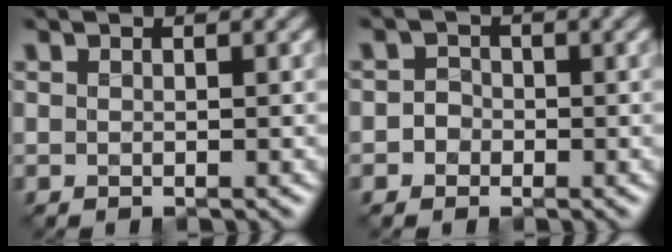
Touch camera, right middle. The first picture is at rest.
{"total": 1.7, "force": [-0.5, 1.5, 0.5], "torque": [0.014, 0.005, -0.021]}